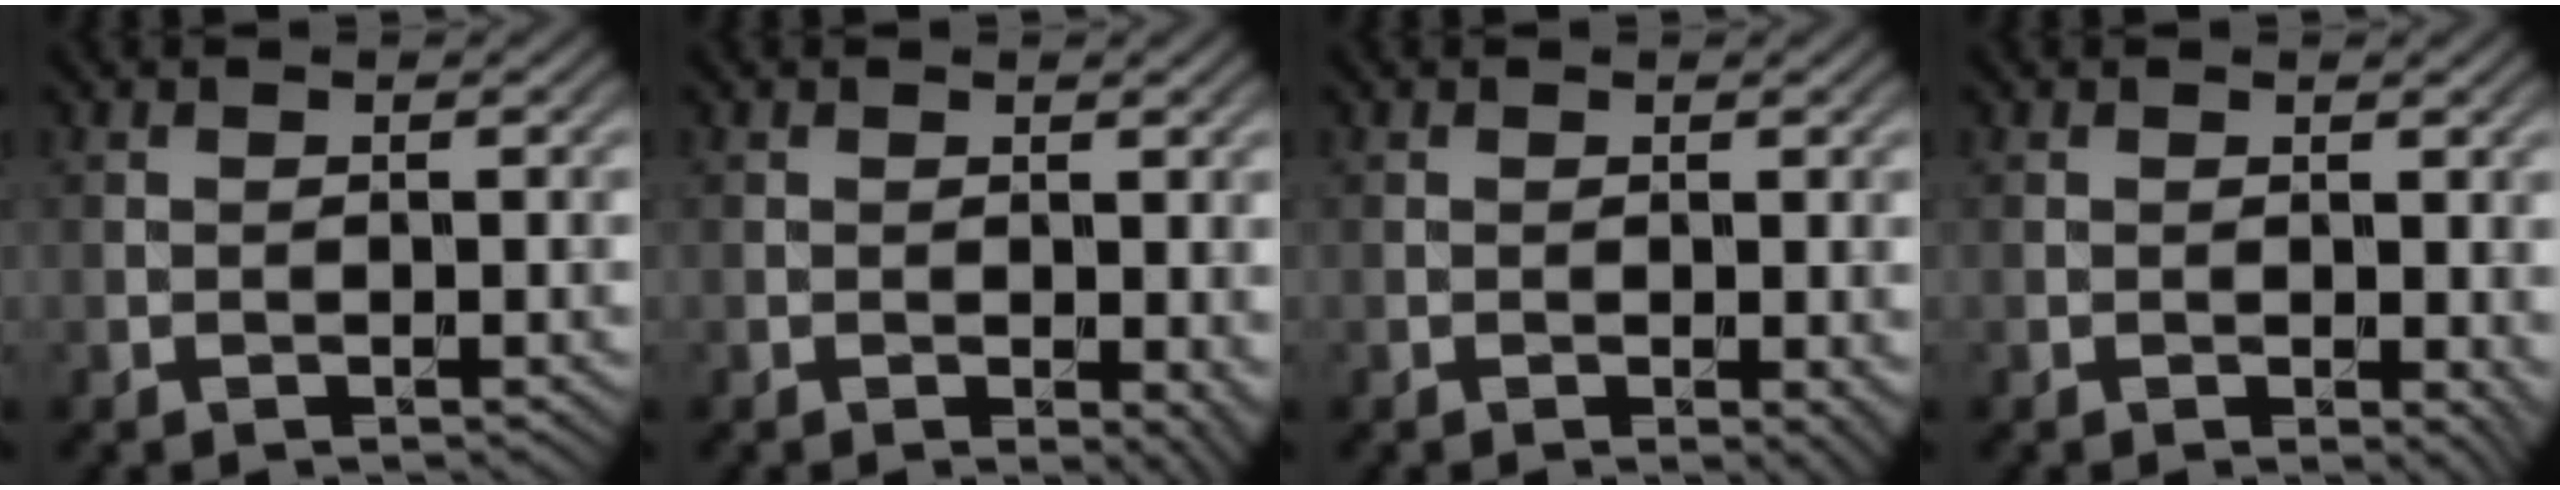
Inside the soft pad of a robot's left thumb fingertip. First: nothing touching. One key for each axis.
{"total": 2.6, "fx": -0.2, "fy": 1.3, "fz": 2.2, "tx": -0.023, "ty": -0.006, "tz": -0.001}
{"total": 1.6, "fx": -0.2, "fy": 0.7, "fz": 1.4, "tx": -0.016, "ty": -0.008, "tz": -0.002}
{"total": 2.2, "fx": 0.1, "fy": 1.3, "fz": 1.8, "tx": -0.018, "ty": -0.007, "tz": 0.005}